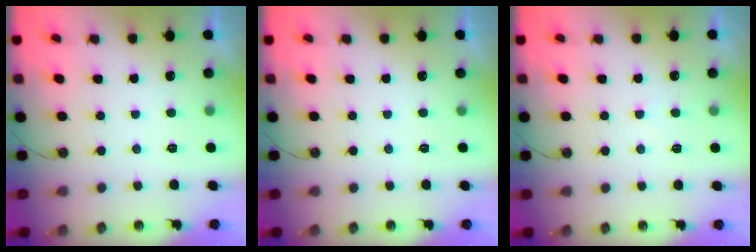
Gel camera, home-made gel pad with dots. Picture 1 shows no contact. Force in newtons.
{"total": 0.0}
{"total": 4.1, "press": 4.0, "slide": 0.6}